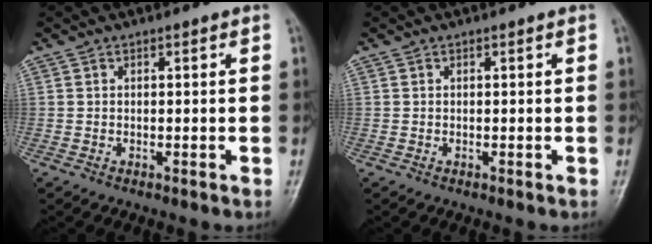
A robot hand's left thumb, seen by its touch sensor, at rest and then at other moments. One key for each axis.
{"total": 0.0}